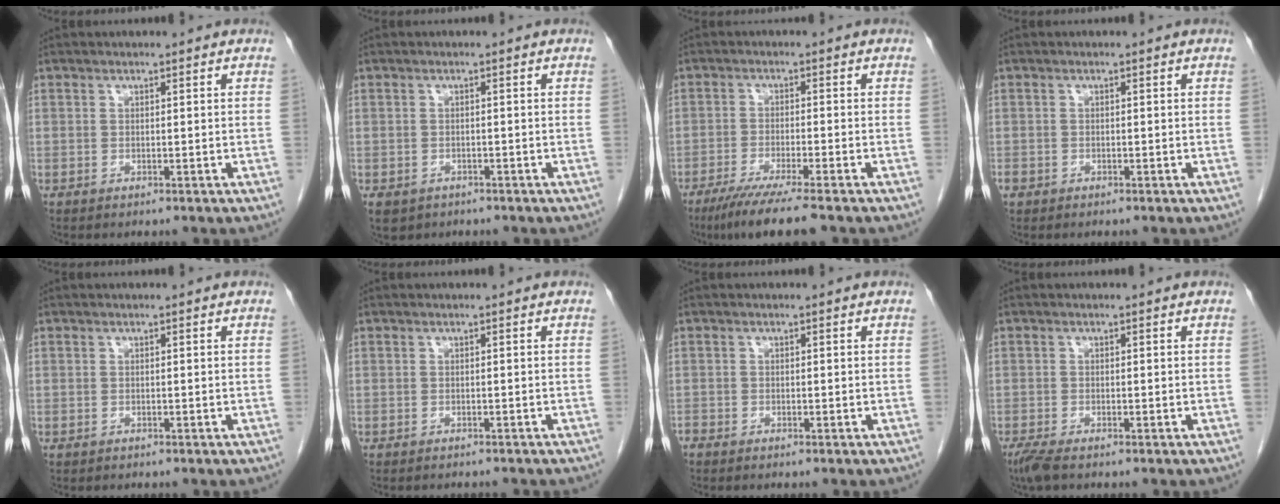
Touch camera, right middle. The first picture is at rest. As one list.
[{"total": 5.0, "force": [-3.2, 3.7, 1.4], "torque": [-0.028, 0.000, -0.043]}, {"total": 7.9, "force": [-6.0, -0.5, 5.1], "torque": [-0.085, -0.023, -0.099]}, {"total": 1.2, "force": [-0.6, 0.9, 0.4], "torque": [-0.013, 0.002, -0.011]}, {"total": 0.0}, {"total": 3.7, "force": [-3.4, 0.8, 1.1], "torque": [-0.013, -0.005, -0.038]}, {"total": 0.9, "force": [-0.9, 0.2, 0.1], "torque": [-0.005, -0.001, -0.018]}, {"total": 2.7, "force": [-2.0, 0.5, 1.7], "torque": [-0.040, -0.010, -0.039]}]